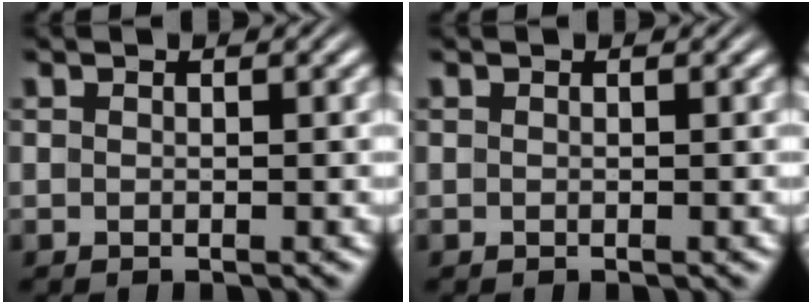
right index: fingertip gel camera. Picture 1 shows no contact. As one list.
[{"total": 0.0}]